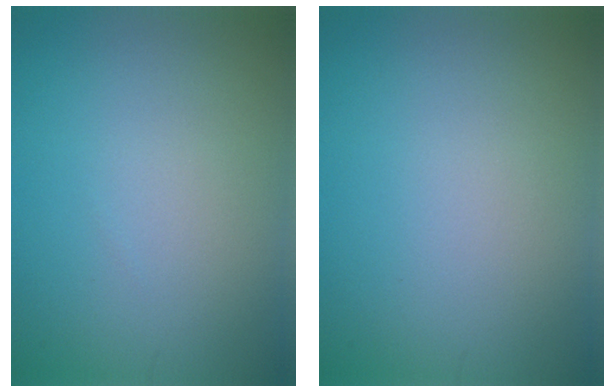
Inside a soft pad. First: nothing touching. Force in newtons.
{"total": 0.0}